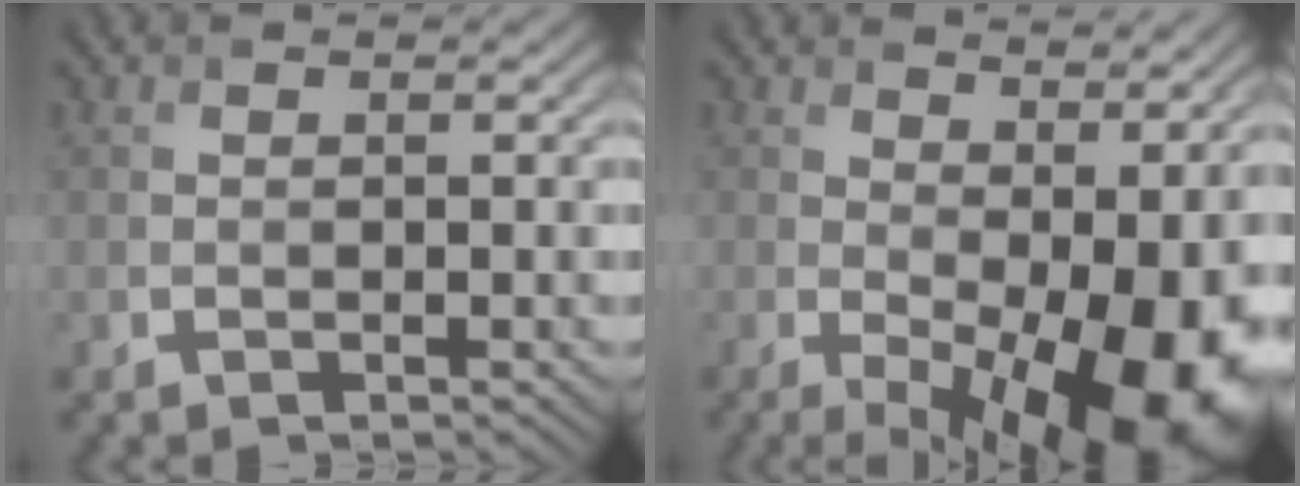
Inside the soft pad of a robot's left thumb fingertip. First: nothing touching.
{"total": 14.8, "force": [-2.2, 7.0, 12.9], "torque": [-0.174, -0.037, 0.001]}